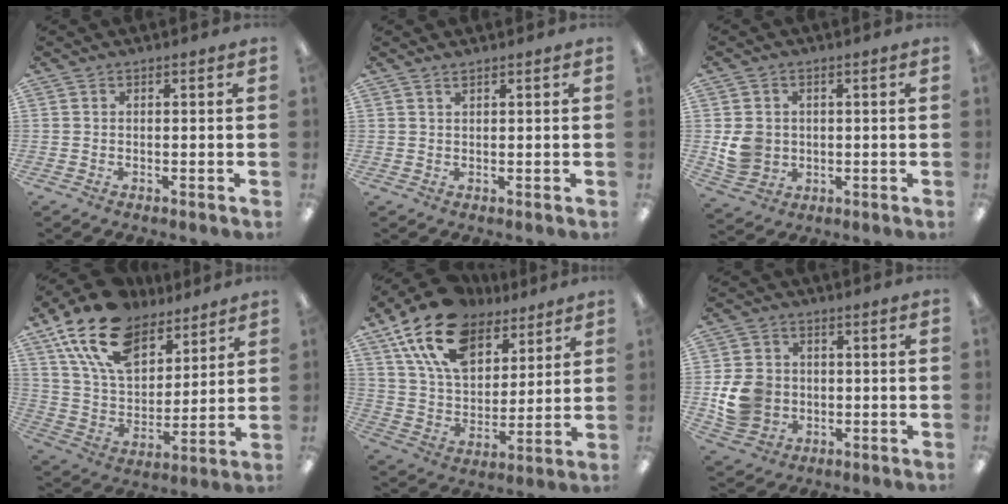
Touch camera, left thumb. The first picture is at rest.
{"total": 1.1, "force": [0.9, 0.2, 0.5], "torque": [-0.013, 0.000, 0.017]}
{"total": 6.4, "force": [0.3, 5.9, 2.5], "torque": [-0.051, 0.008, 0.009]}
{"total": 19.5, "force": [12.7, 11.0, 9.9], "torque": [-0.193, -0.057, 0.234]}
{"total": 19.1, "force": [12.4, 10.8, 9.8], "torque": [-0.189, -0.051, 0.226]}
{"total": 10.0, "force": [-0.9, 8.8, 4.7], "torque": [-0.107, 0.018, -0.013]}